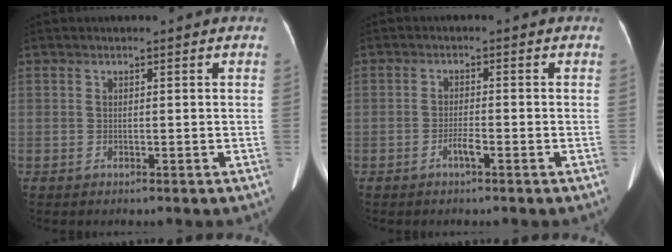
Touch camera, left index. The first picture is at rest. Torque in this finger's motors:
{"motor_torque": [0.06, 0.02, 0.01, 0.01]}